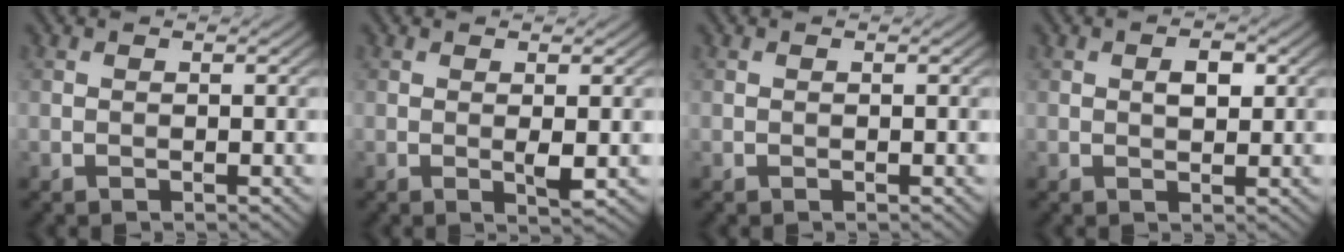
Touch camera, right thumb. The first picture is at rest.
{"total": 1.7, "force": [0.1, 0.2, 1.7], "torque": [-0.034, -0.004, 0.002]}
{"total": 0.0}
{"total": 2.2, "force": [0.6, 1.2, 1.8], "torque": [-0.028, -0.001, 0.008]}